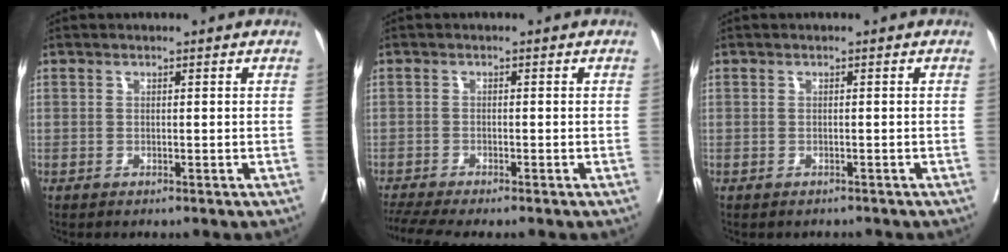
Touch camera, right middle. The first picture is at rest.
{"total": 6.0, "force": [-5.2, -0.1, 2.9], "torque": [-0.050, -0.010, -0.089]}
{"total": 1.1, "force": [-1.0, 0.4, -0.1], "torque": [-0.006, -0.001, -0.016]}